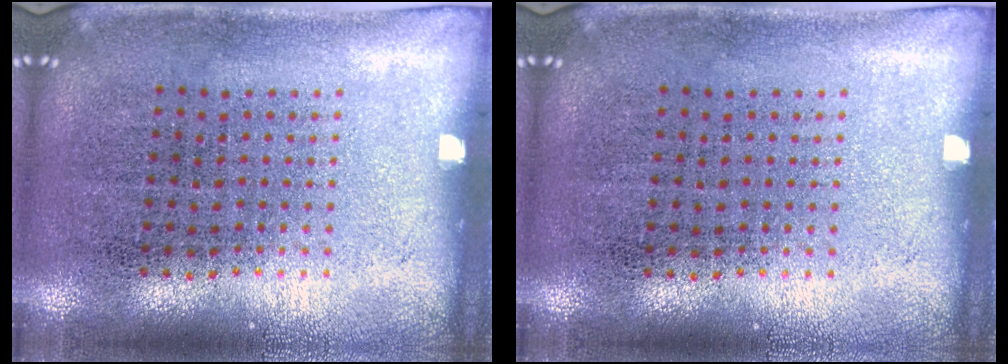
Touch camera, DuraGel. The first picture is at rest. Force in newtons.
{"total": 0.0}